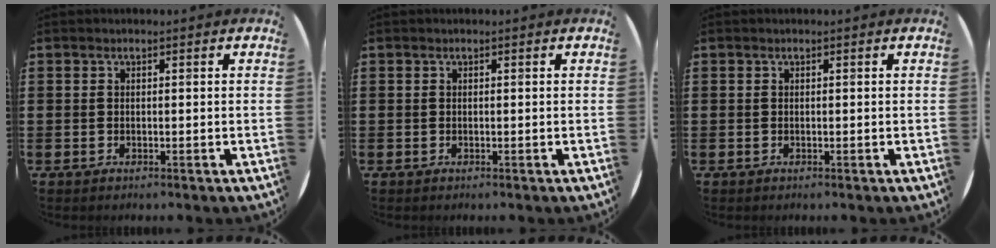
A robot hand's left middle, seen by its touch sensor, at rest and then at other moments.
{"total": 0.0}
{"total": 0.0}